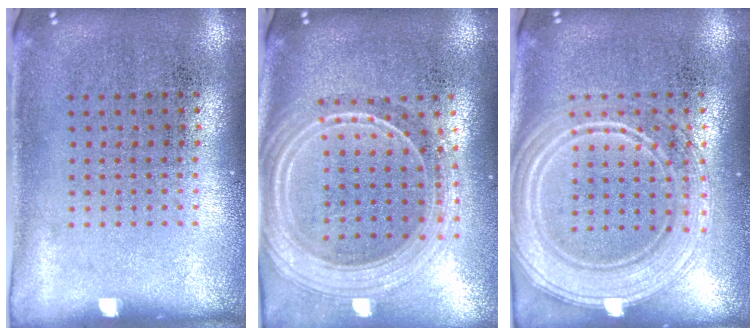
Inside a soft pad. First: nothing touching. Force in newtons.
{"total": 2.5, "press": 2.2, "slide": 1.3}
{"total": 3.7, "press": 3.7, "slide": 0.5}